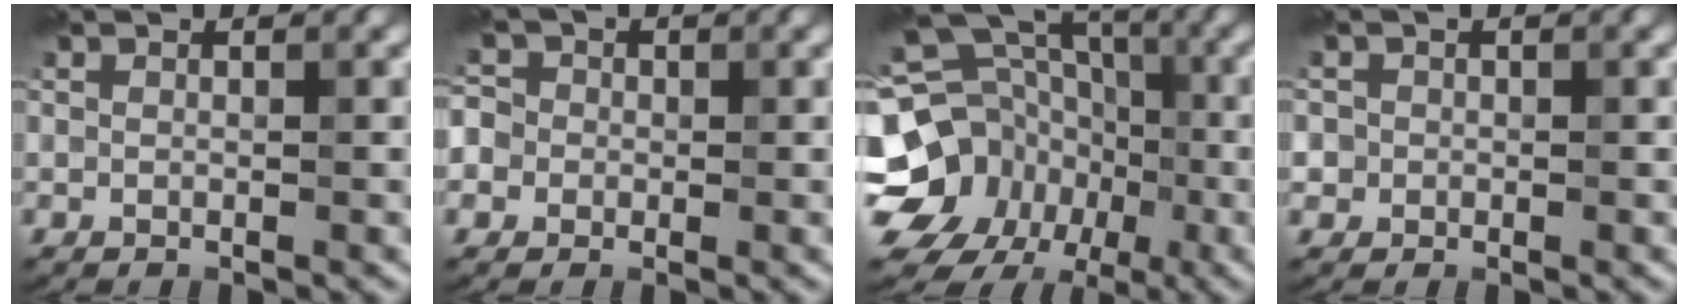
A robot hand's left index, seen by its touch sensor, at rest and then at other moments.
{"total": 5.5, "force": [-1.5, 5.2, 1.2], "torque": [-0.022, 0.021, -0.061]}
{"total": 17.8, "force": [-5.8, 15.3, 6.9], "torque": [-0.148, -0.006, -0.109]}
{"total": 1.5, "force": [-0.3, 1.5, -0.2], "torque": [0.024, 0.011, -0.012]}